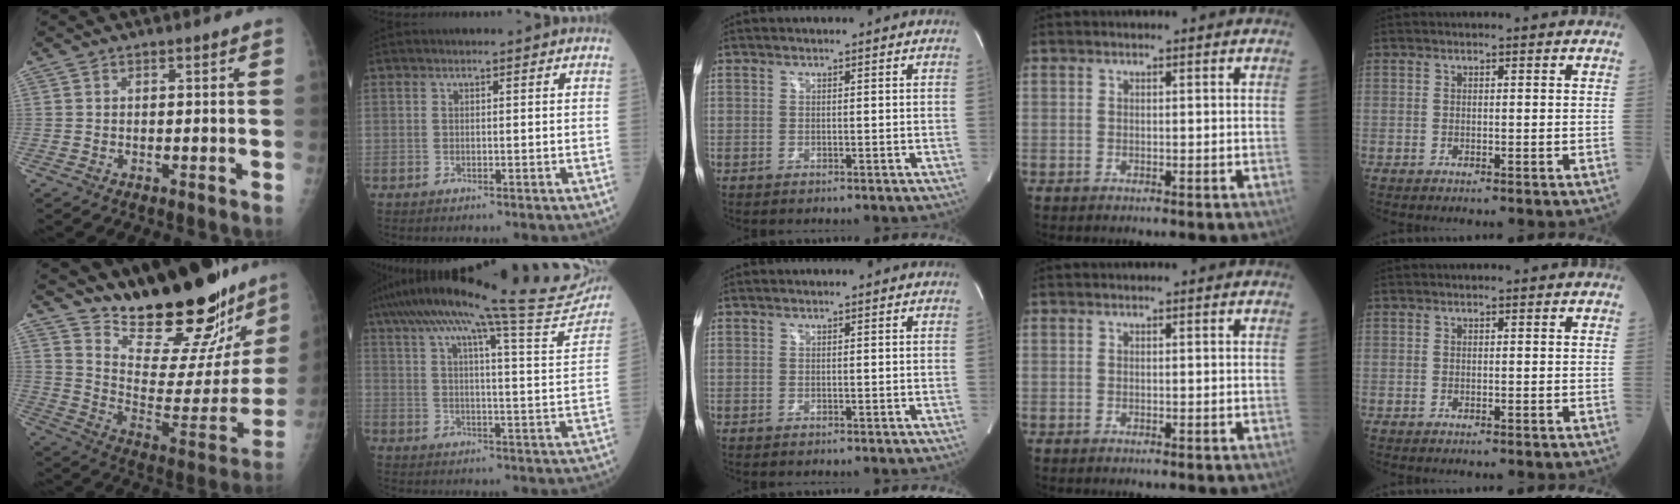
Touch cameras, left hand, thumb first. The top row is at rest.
{"thumb": {"total": 29.0, "force": [24.6, 7.2, 13.5], "torque": [-0.177, -0.168, 0.349]}, "index": {"total": 23.2, "force": [20.4, 0.2, 11.0], "torque": [-0.178, -0.029, 0.267]}}